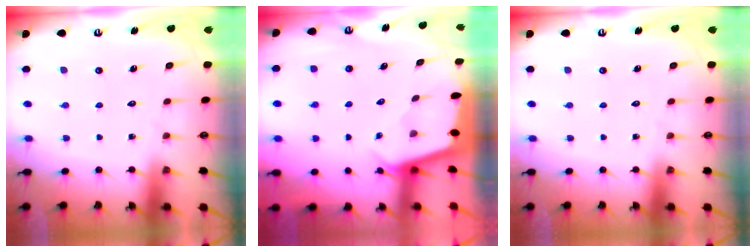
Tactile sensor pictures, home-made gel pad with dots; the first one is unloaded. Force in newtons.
{"total": 1.9, "press": 1.9, "slide": 0.1}
{"total": 0.0}